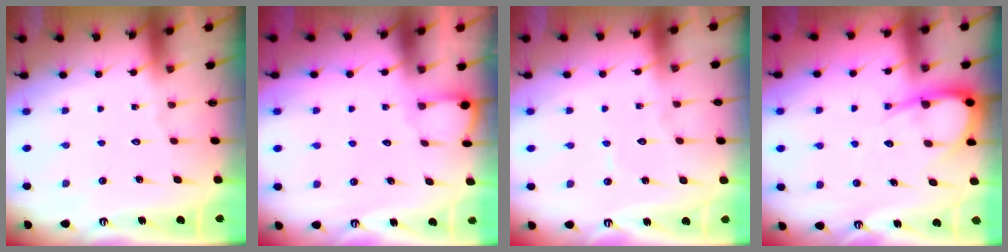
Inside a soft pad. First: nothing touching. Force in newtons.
{"total": 2.0, "press": 2.0, "slide": 0.2}
{"total": 3.4, "press": 3.4, "slide": 0.3}
{"total": 8.0, "press": 8.0, "slide": 0.8}